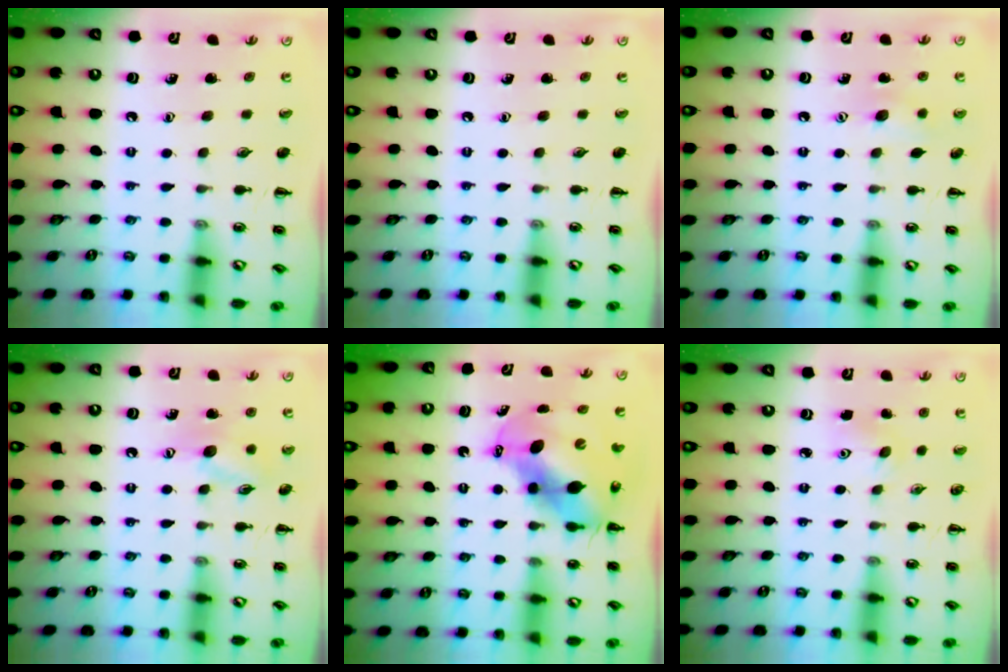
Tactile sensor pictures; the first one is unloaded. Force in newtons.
{"total": 0.0}
{"total": 7.7, "press": 7.5, "slide": 2.0}
{"total": 9.2, "press": 9.1, "slide": 1.0}
{"total": 10.2, "press": 9.9, "slide": 2.4}
{"total": 4.9, "press": 4.7, "slide": 1.4}